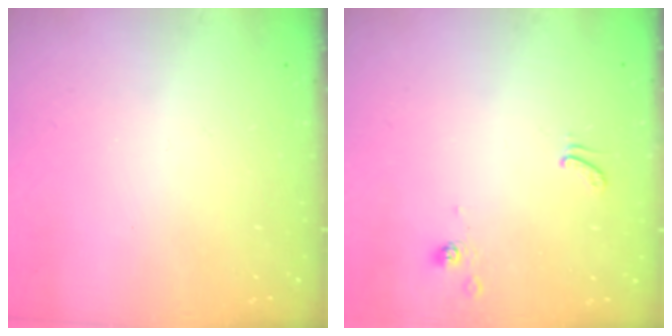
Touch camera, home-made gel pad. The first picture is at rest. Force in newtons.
{"total": 1.7, "press": 1.6, "slide": 0.6}